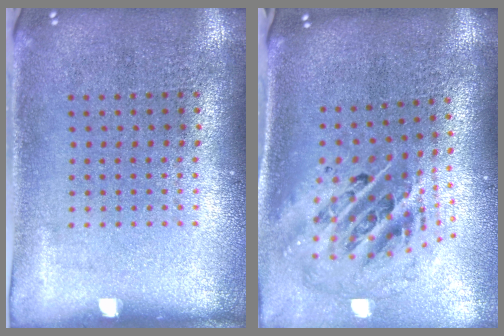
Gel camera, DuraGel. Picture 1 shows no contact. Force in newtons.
{"total": 2.8, "press": 1.9, "slide": 2.1}